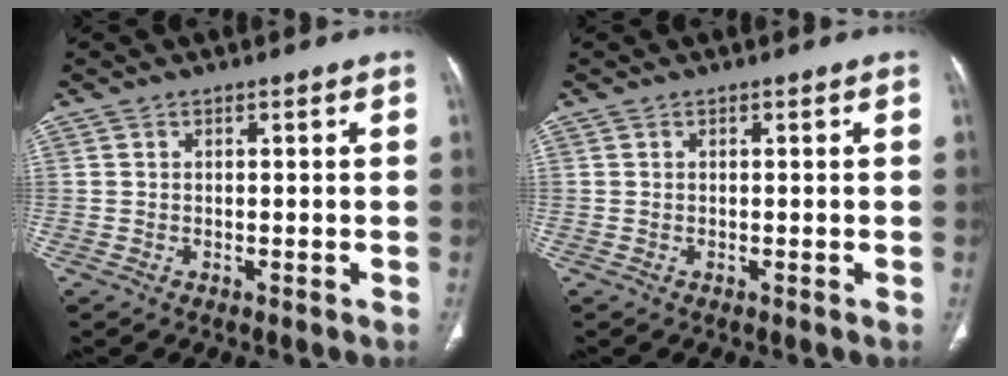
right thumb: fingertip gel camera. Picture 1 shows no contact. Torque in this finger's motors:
{"motor_torque": [1.06, 1.06, 0.06, -0.03, 0.03]}